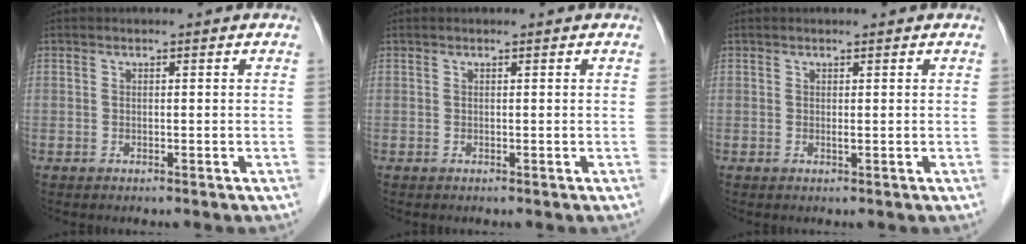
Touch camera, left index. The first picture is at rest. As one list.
[{"total": 0.0}, {"total": 0.5, "force": [0.2, 0.0, 0.5], "torque": [-0.012, 0.000, 0.004]}]